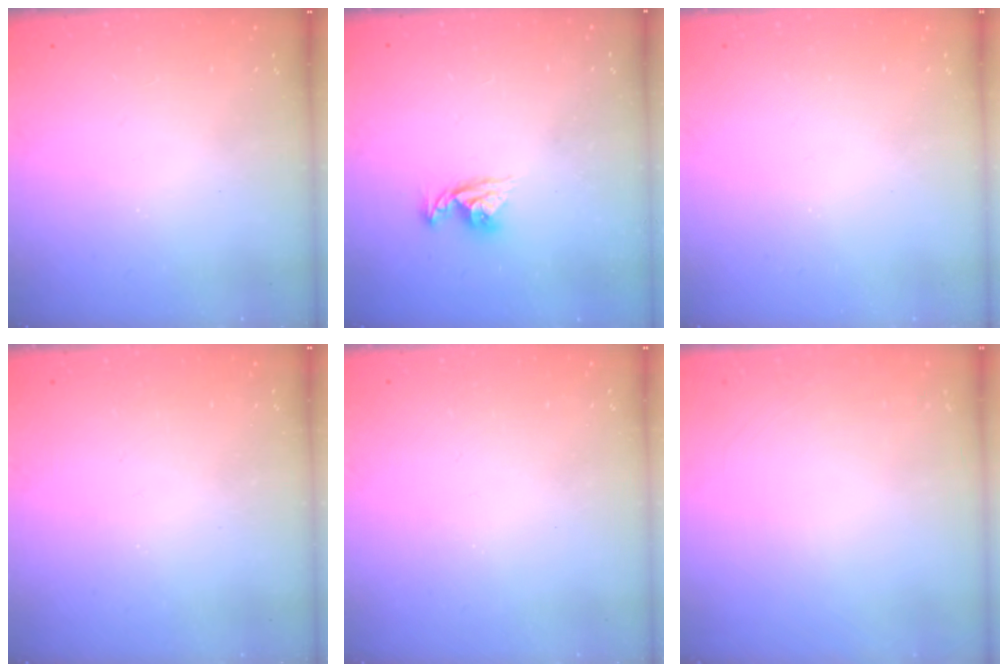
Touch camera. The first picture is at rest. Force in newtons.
{"total": 7.6, "press": 7.6, "slide": 0.6}
{"total": 0.0}
{"total": 0.0}
{"total": 0.0}
{"total": 0.0}